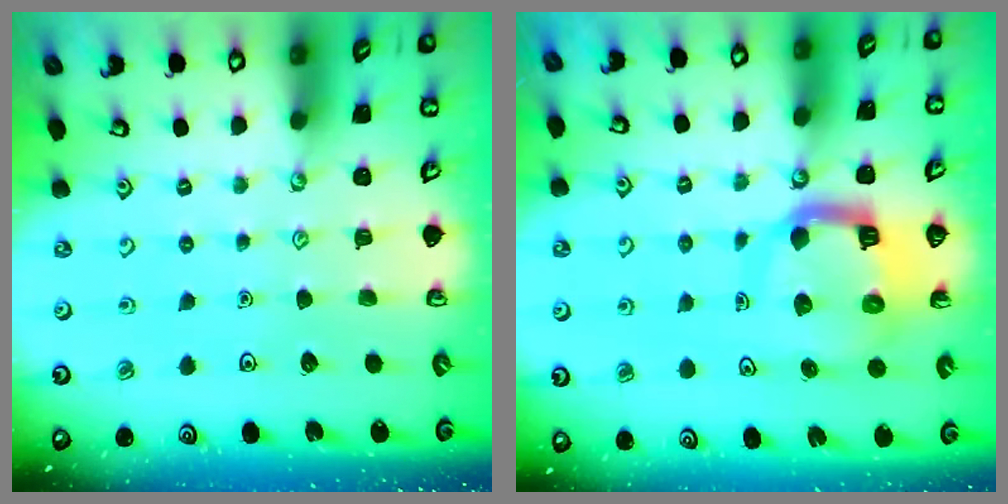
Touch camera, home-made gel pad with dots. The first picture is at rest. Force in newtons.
{"total": 11.0, "press": 10.9, "slide": 1.3}